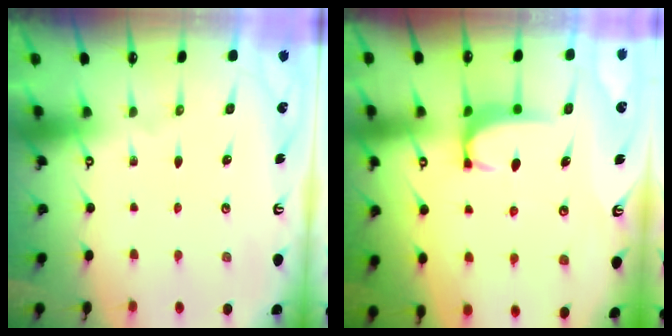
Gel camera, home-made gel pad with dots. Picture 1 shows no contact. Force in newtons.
{"total": 1.6, "press": 1.6, "slide": 0.5}